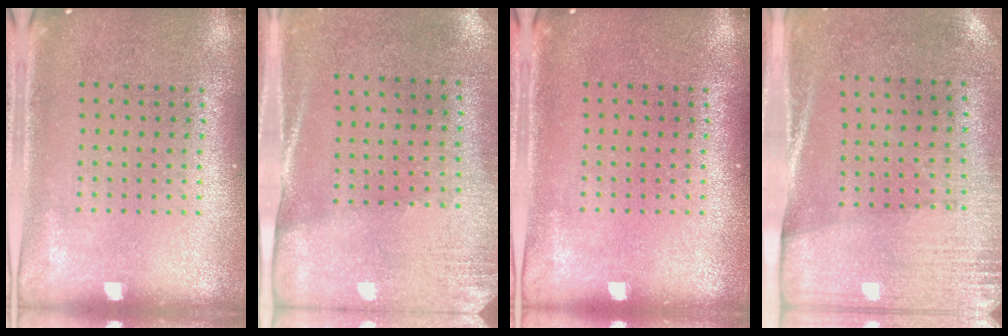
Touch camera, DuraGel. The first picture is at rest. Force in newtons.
{"total": 2.6, "press": 2.3, "slide": 1.3}
{"total": 0.0}
{"total": 2.7, "press": 2.4, "slide": 1.4}